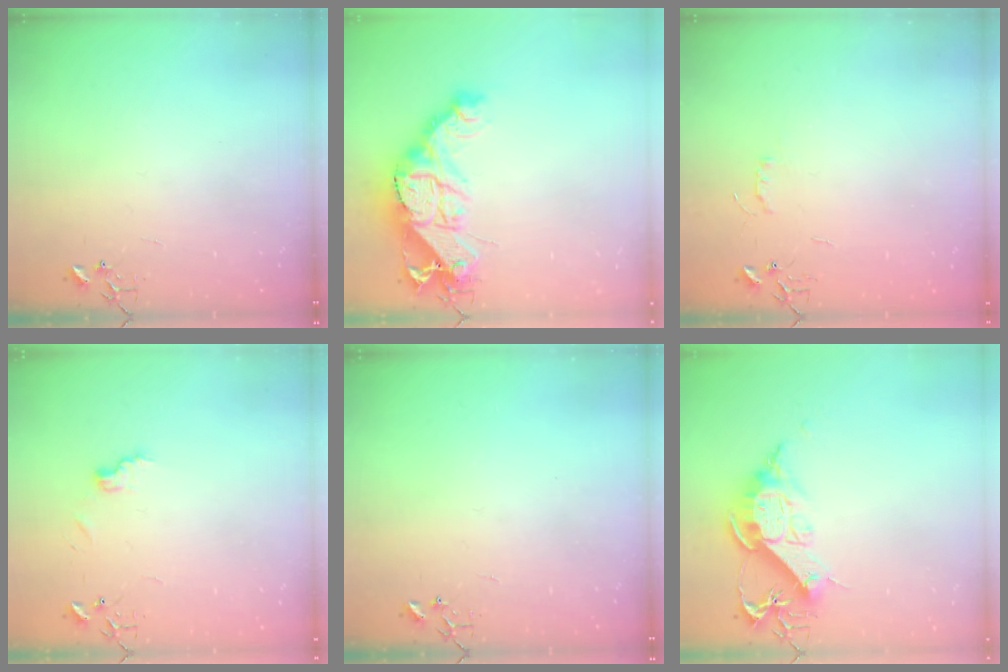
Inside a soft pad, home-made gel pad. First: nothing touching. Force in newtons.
{"total": 19.8, "press": 19.7, "slide": 1.9}
{"total": 4.2, "press": 4.2, "slide": 0.6}
{"total": 6.6, "press": 6.6, "slide": 0.1}
{"total": 0.0}
{"total": 13.9, "press": 13.9, "slide": 1.1}